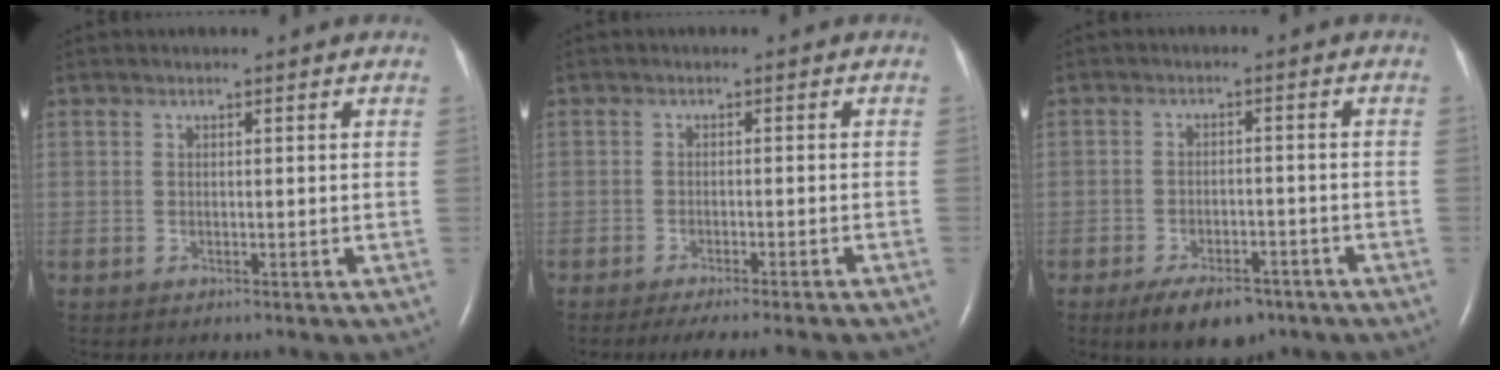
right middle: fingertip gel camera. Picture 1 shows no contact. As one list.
[{"total": 10.4, "force": [-9.2, -0.3, 4.8], "torque": [-0.045, -0.022, -0.119]}, {"total": 7.6, "force": [-5.3, 3.3, 4.3], "torque": [-0.074, -0.004, -0.082]}]